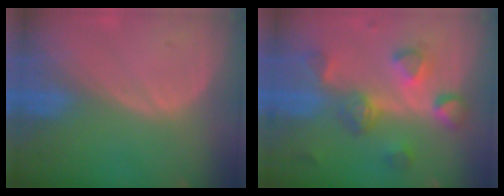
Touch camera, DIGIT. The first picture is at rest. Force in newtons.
{"total": 8.2, "press": 7.7, "slide": 2.7}